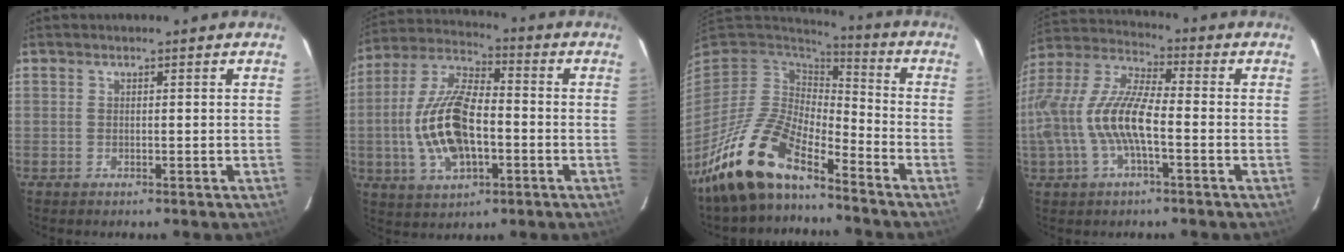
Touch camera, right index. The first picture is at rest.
{"total": 16.5, "force": [-2.7, 8.1, 14.1], "torque": [-0.298, 0.005, -0.044]}
{"total": 14.9, "force": [-11.5, 4.7, 8.1], "torque": [-0.167, -0.010, -0.223]}
{"total": 15.5, "force": [-3.3, 5.1, 14.2], "torque": [-0.289, 0.001, -0.063]}